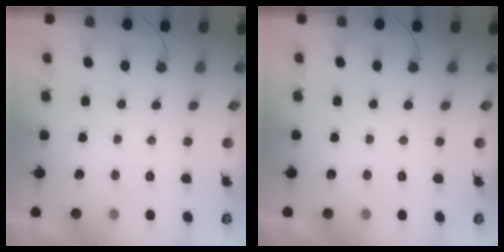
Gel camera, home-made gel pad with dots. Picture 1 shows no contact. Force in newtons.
{"total": 0.0}